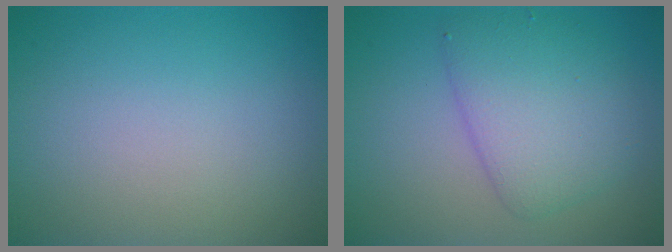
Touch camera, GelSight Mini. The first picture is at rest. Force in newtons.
{"total": 5.0, "press": 5.0, "slide": 0.1}